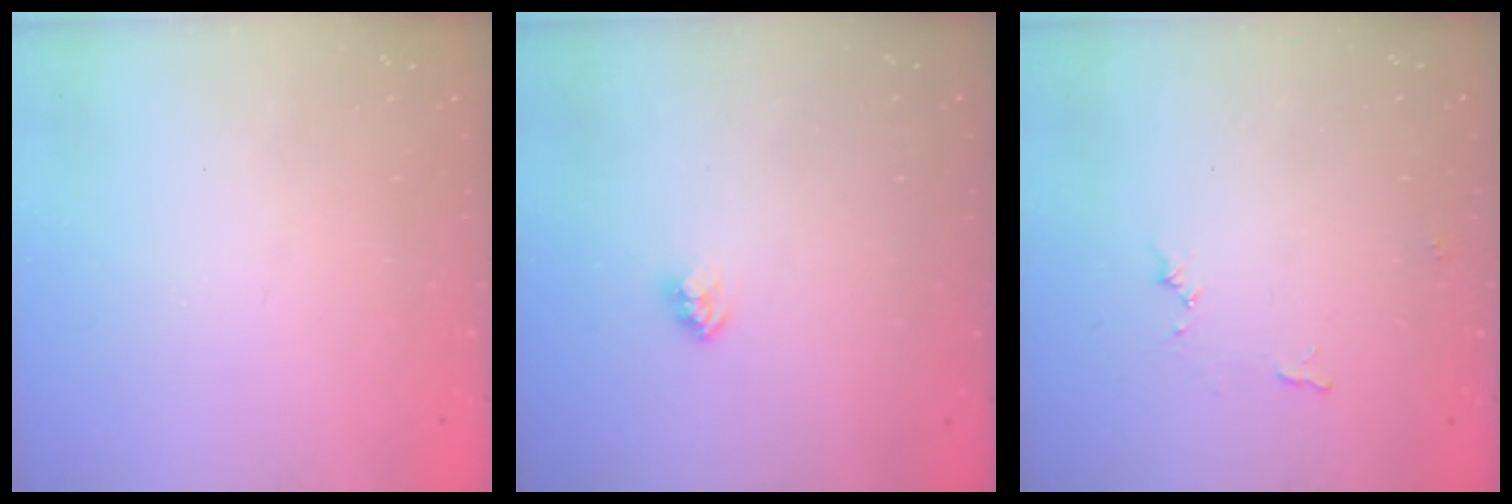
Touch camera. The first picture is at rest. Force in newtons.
{"total": 2.3, "press": 2.3, "slide": 0.1}
{"total": 5.9, "press": 5.9, "slide": 0.4}